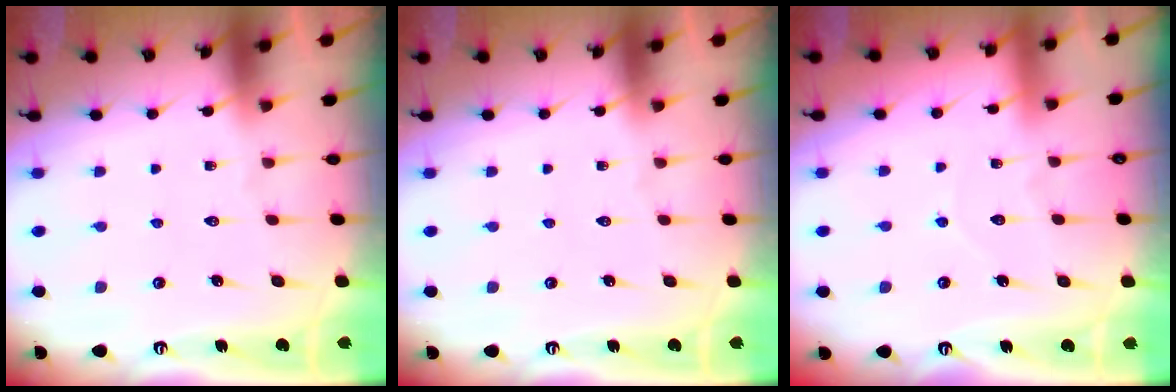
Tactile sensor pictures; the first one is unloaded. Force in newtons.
{"total": 0.0}
{"total": 4.2, "press": 4.2, "slide": 0.3}